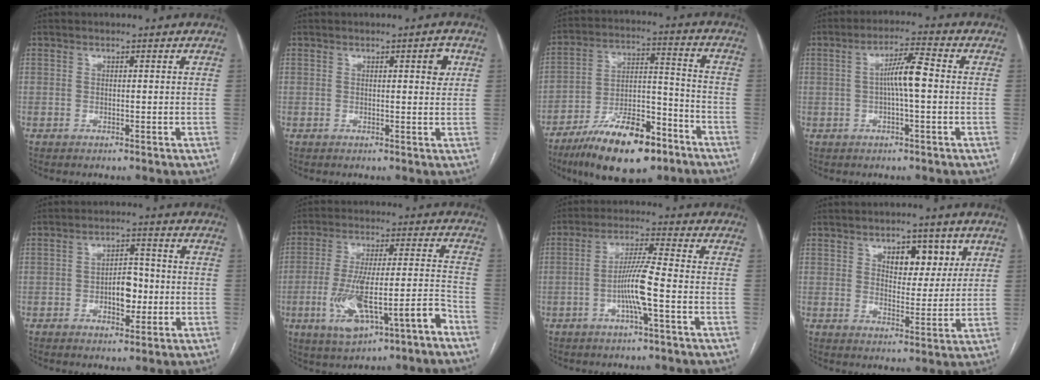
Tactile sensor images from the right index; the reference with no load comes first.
{"total": 2.3, "force": [0.9, 0.5, 2.1], "torque": [-0.025, 0.000, 0.010]}
{"total": 17.6, "force": [-11.7, 5.6, 11.9], "torque": [-0.200, 0.009, -0.197]}
{"total": 5.8, "force": [-0.1, 0.4, 5.8], "torque": [-0.105, 0.013, -0.003]}
{"total": 5.7, "force": [-1.1, 2.9, 4.8], "torque": [-0.075, 0.013, -0.015]}
{"total": 13.9, "force": [-6.6, 2.7, 12.0], "torque": [-0.218, 0.014, -0.101]}
{"total": 7.2, "force": [-2.1, -0.2, 6.9], "torque": [-0.139, 0.005, -0.042]}
{"total": 7.2, "force": [3.6, 3.8, 4.9], "torque": [-0.063, 0.005, 0.056]}